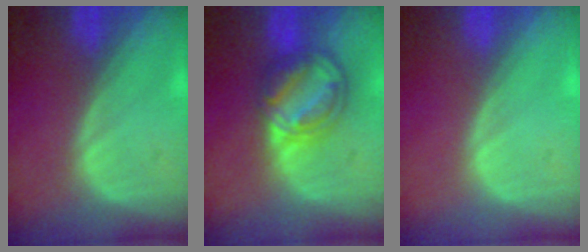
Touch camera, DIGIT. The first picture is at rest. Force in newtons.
{"total": 8.1, "press": 6.9, "slide": 4.1}
{"total": 0.0}